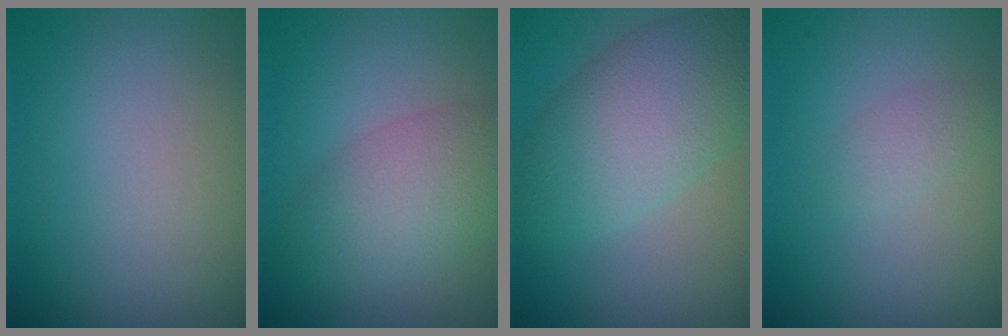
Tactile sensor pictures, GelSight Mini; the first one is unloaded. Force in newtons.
{"total": 5.1, "press": 5.1, "slide": 0.1}
{"total": 7.0, "press": 7.0, "slide": 0.2}
{"total": 1.2, "press": 1.2, "slide": 0.1}